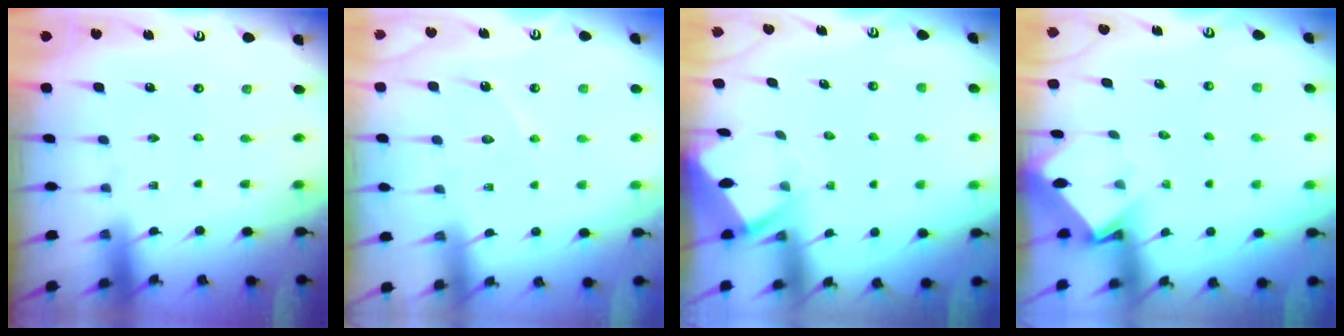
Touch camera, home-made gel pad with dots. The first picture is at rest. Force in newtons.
{"total": 6.9, "press": 6.9, "slide": 0.6}
{"total": 3.4, "press": 3.4, "slide": 0.3}
{"total": 3.3, "press": 3.3, "slide": 0.3}